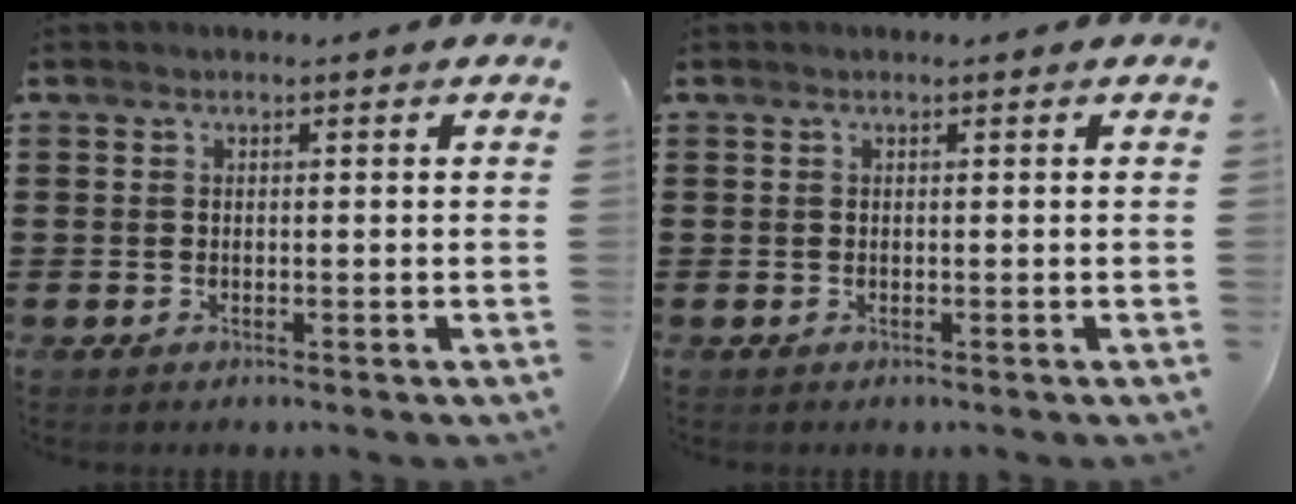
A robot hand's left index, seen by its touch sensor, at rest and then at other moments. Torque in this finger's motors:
{"motor_torque": [0.00, 0.00, 0.00, 0.00]}